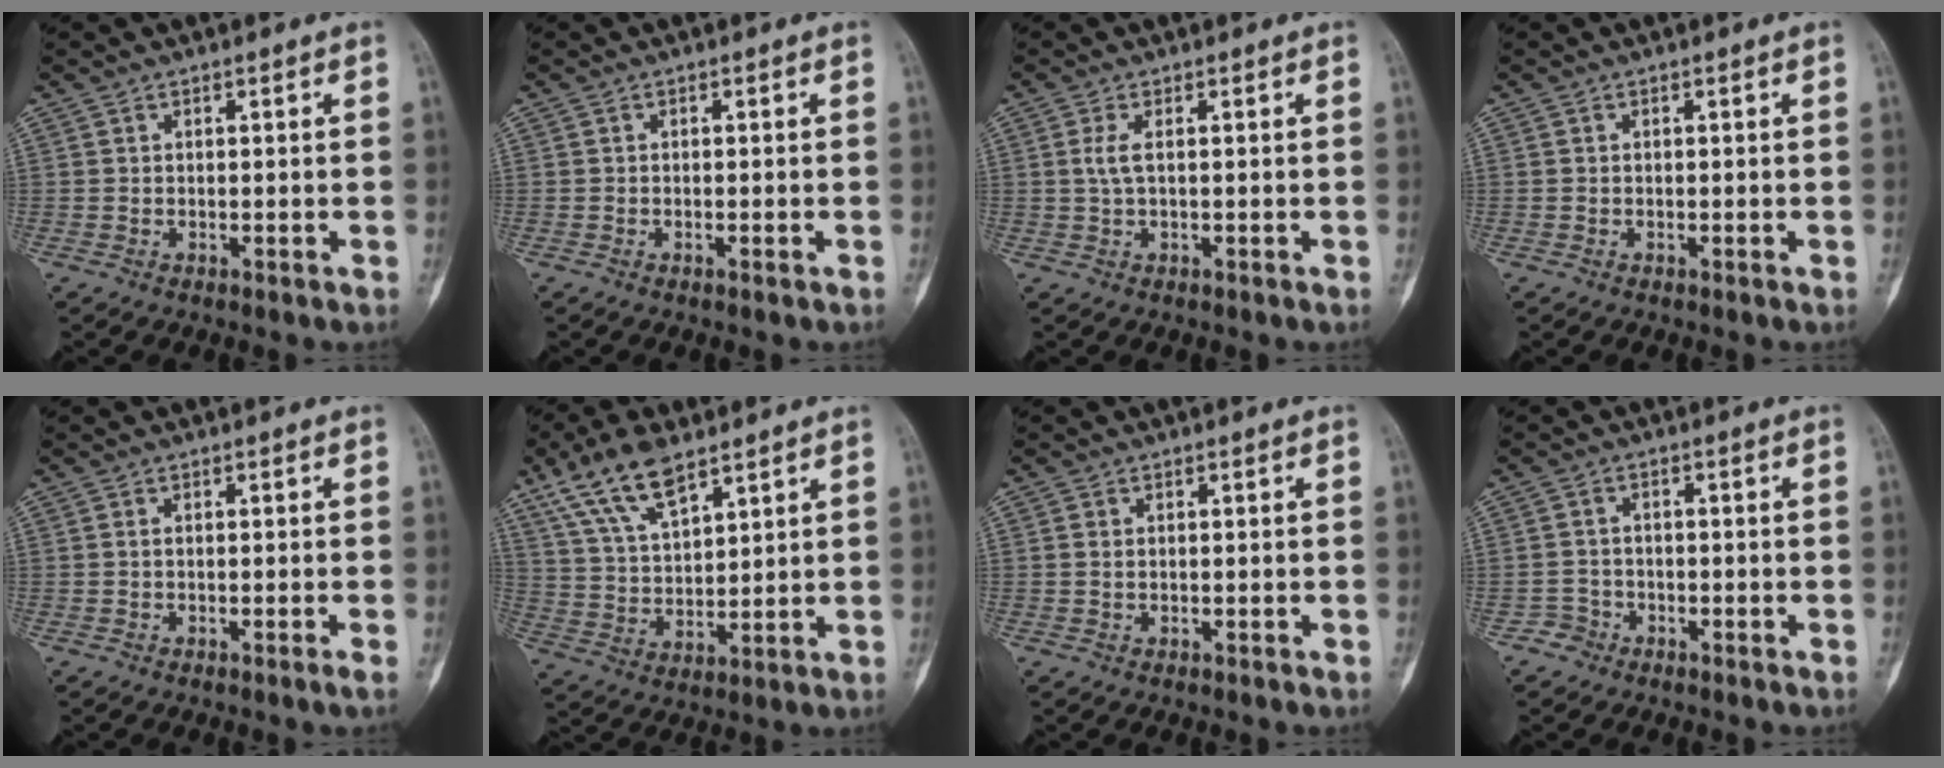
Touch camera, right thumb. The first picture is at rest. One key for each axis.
{"total": 0.0}
{"total": 2.5, "fx": 0.3, "fy": 1.0, "fz": 2.3, "tx": -0.052, "ty": 0.002, "tz": 0.007}
{"total": 0.0}
{"total": 0.8, "fx": -0.2, "fy": 0.1, "fz": 0.8, "tx": -0.014, "ty": -0.002, "tz": -0.004}
{"total": 12.6, "fx": 8.1, "fy": 5.3, "fz": 8.1, "tx": -0.135, "ty": -0.024, "tz": 0.161}
{"total": 0.9, "fx": 0.0, "fy": 0.8, "fz": 0.6, "tx": -0.009, "ty": 0.000, "tz": 0.001}
{"total": 2.6, "fx": -1.5, "fy": 2.1, "fz": -0.3, "tx": 0.020, "ty": 0.016, "tz": -0.033}